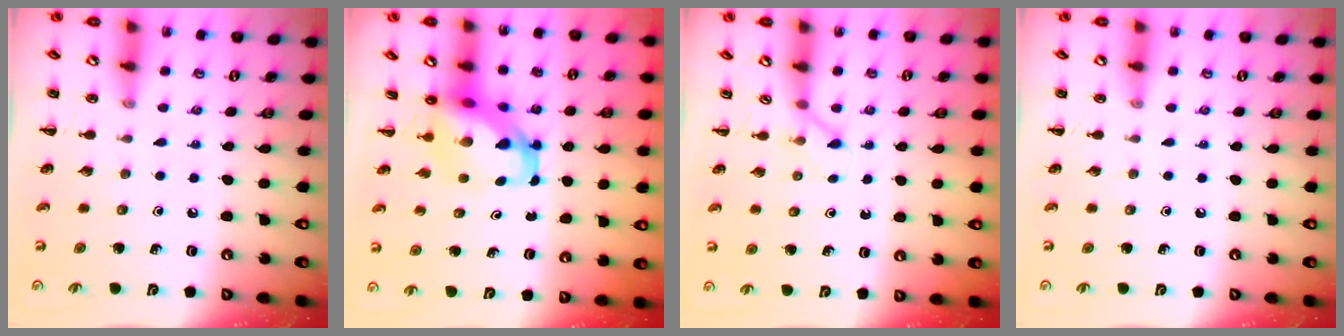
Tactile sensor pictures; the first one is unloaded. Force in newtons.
{"total": 5.6, "press": 5.5, "slide": 1.5}
{"total": 2.8, "press": 2.6, "slide": 1.0}
{"total": 0.0}